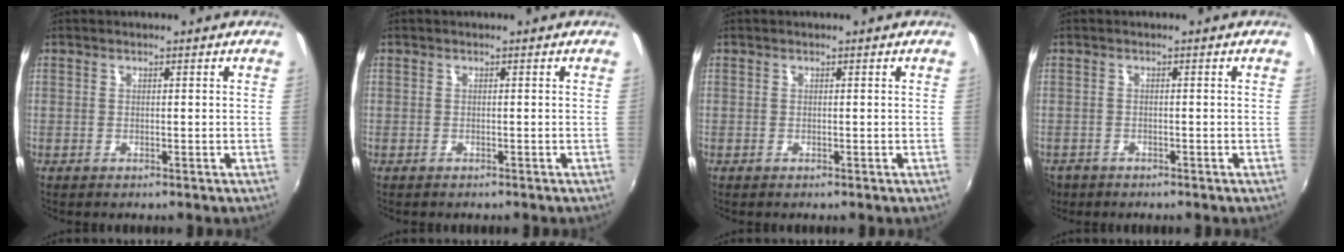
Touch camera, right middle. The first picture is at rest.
{"total": 0.5, "force": [-0.5, 0.2, 0.0], "torque": [-0.003, 0.000, -0.007]}
{"total": 0.0}
{"total": 4.6, "force": [-3.0, 3.0, 1.7], "torque": [-0.048, -0.013, -0.053]}